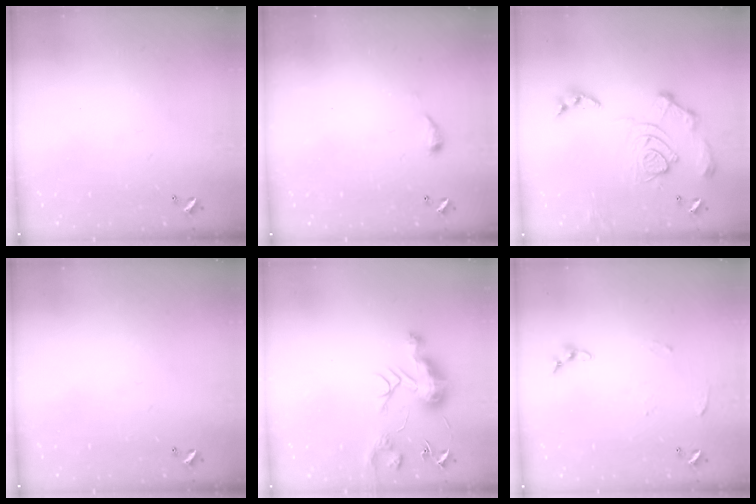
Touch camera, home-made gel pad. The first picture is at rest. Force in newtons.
{"total": 3.5, "press": 3.4, "slide": 0.6}
{"total": 15.6, "press": 15.5, "slide": 1.6}
{"total": 0.0}
{"total": 10.0, "press": 10.0, "slide": 0.6}
{"total": 4.6, "press": 4.6, "slide": 0.5}